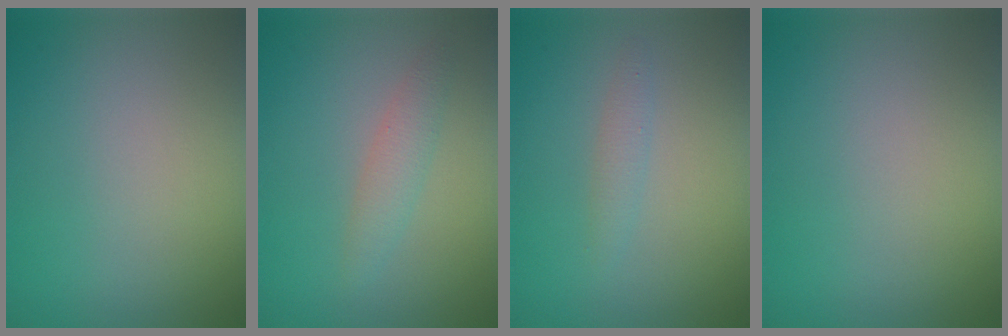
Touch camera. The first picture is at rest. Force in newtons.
{"total": 1.8, "press": 1.8, "slide": 0.0}
{"total": 1.1, "press": 1.1, "slide": 0.1}
{"total": 0.0}